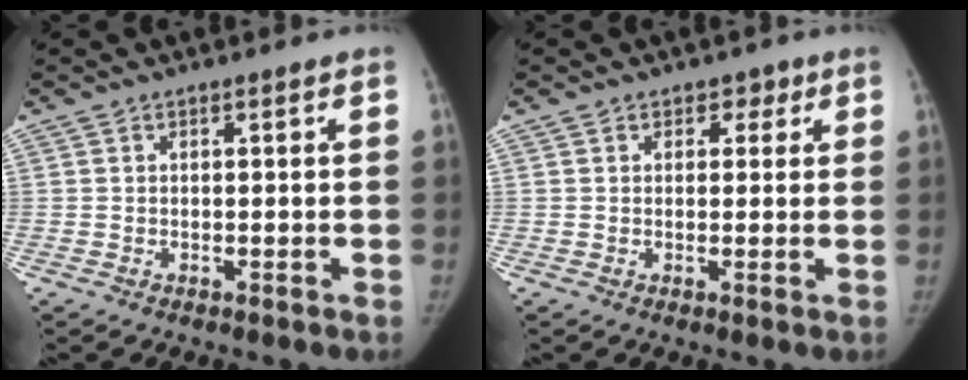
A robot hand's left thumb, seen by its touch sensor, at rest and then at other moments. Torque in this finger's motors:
{"motor_torque": [-0.42, -0.23, -0.34, 0.14, -0.02]}